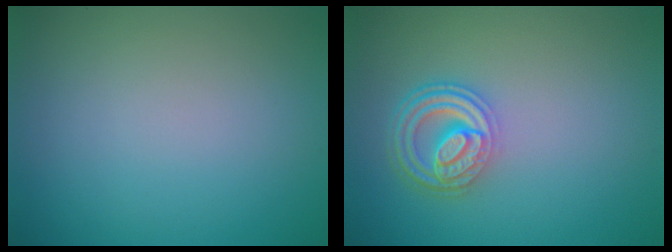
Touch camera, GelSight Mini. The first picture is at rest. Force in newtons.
{"total": 4.6, "press": 3.4, "slide": 3.1}